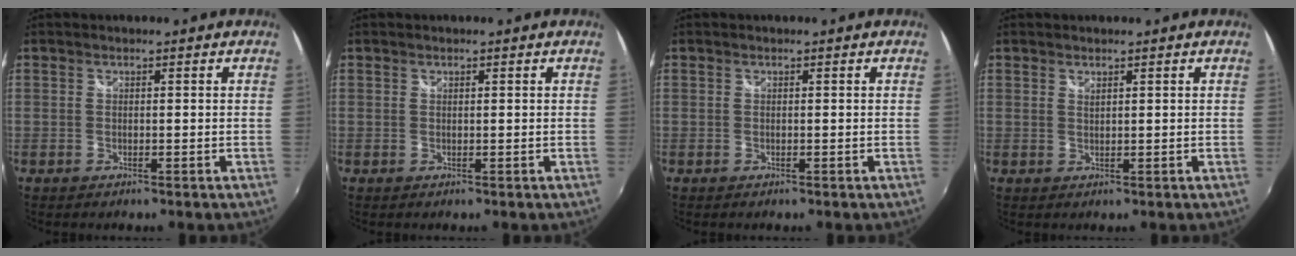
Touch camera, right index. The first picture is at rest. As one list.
[{"total": 0.0}, {"total": 0.0}, {"total": 0.9, "force": [0.7, 0.2, 0.4], "torque": [-0.006, 0.000, 0.013]}]